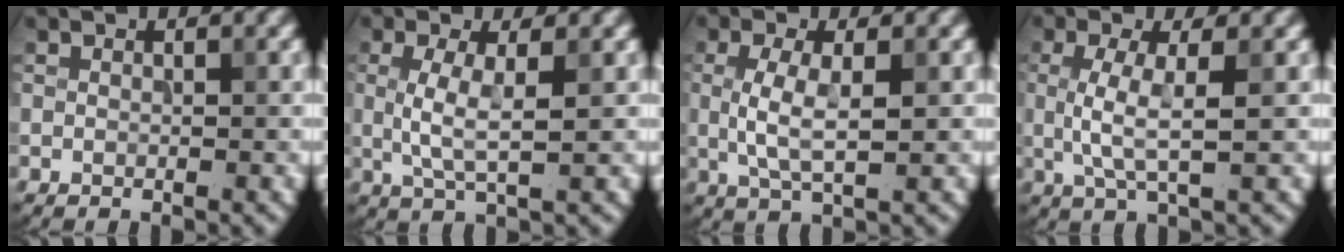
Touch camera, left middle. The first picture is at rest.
{"total": 3.2, "force": [0.3, 0.8, 3.1], "torque": [-0.071, -0.002, 0.005]}
{"total": 3.7, "force": [0.1, 1.2, 3.5], "torque": [-0.078, -0.001, 0.003]}
{"total": 3.6, "force": [0.1, 0.8, 3.5], "torque": [-0.078, -0.001, 0.003]}